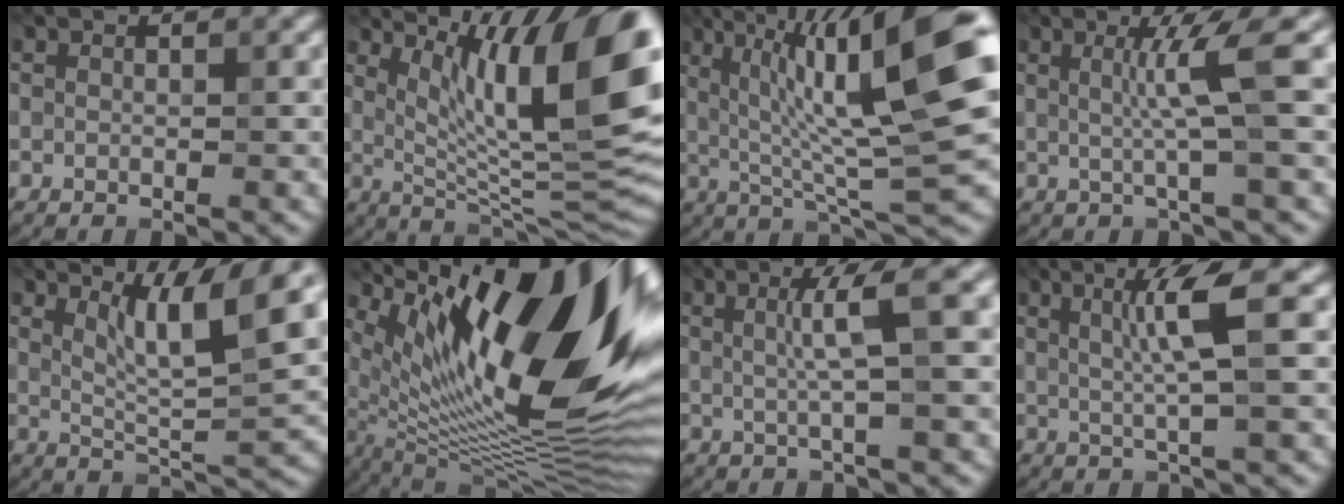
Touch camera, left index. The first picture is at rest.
{"total": 14.1, "force": [4.7, 3.4, 12.8], "torque": [-0.171, -0.001, 0.084]}
{"total": 13.5, "force": [3.8, 2.1, 12.8], "torque": [-0.200, 0.024, 0.064]}
{"total": 4.3, "force": [0.6, -0.1, 4.2], "torque": [-0.078, 0.007, 0.009]}
{"total": 7.0, "force": [3.1, 1.2, 6.2], "torque": [-0.108, -0.004, 0.054]}
{"total": 18.1, "force": [7.3, 5.7, 15.6], "torque": [-0.260, 0.012, 0.132]}
{"total": 4.5, "force": [1.0, 0.2, 4.4], "torque": [-0.073, 0.015, 0.015]}
{"total": 4.2, "force": [1.0, -0.2, 4.1], "torque": [-0.080, 0.006, 0.019]}